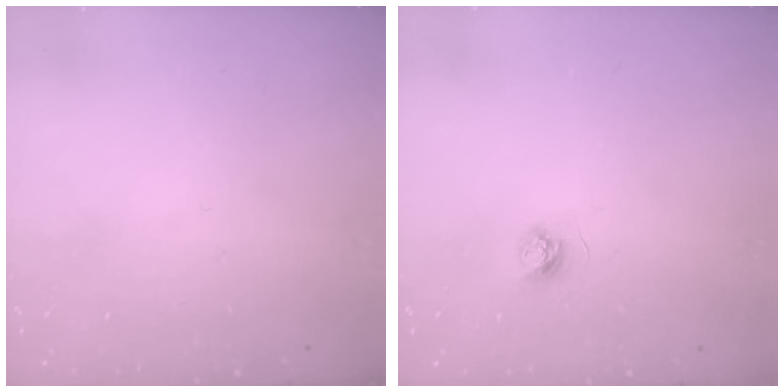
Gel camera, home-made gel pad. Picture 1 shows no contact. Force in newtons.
{"total": 3.6, "press": 3.6, "slide": 0.4}